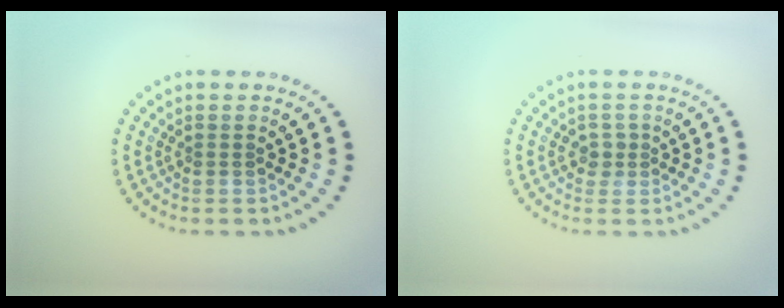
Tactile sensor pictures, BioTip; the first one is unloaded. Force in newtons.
{"total": 1.4, "press": 1.2, "slide": 0.7}